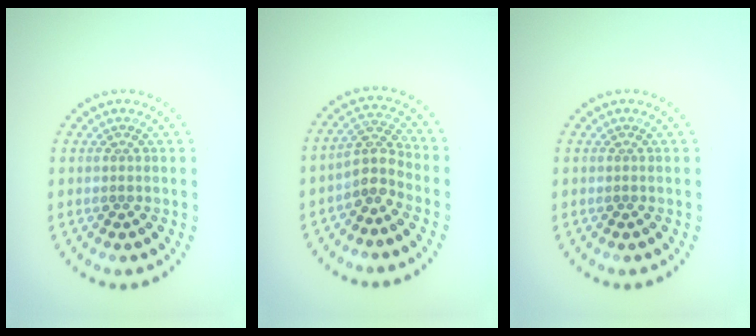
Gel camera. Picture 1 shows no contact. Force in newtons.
{"total": 2.9, "press": 2.4, "slide": 1.7}
{"total": 0.0}